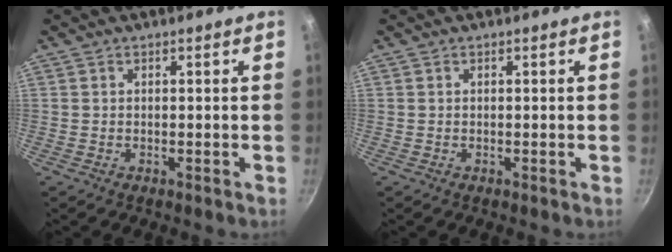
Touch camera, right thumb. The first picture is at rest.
{"total": 0.0}